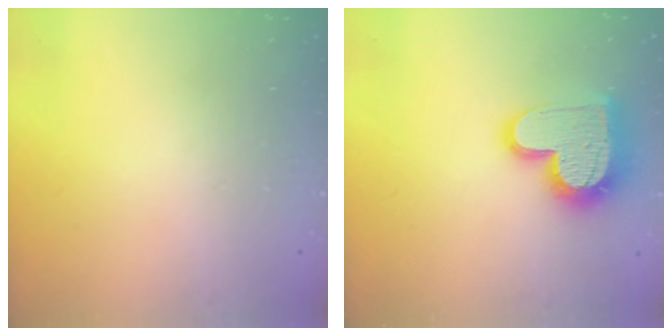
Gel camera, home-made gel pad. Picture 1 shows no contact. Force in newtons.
{"total": 17.2, "press": 17.2, "slide": 1.2}